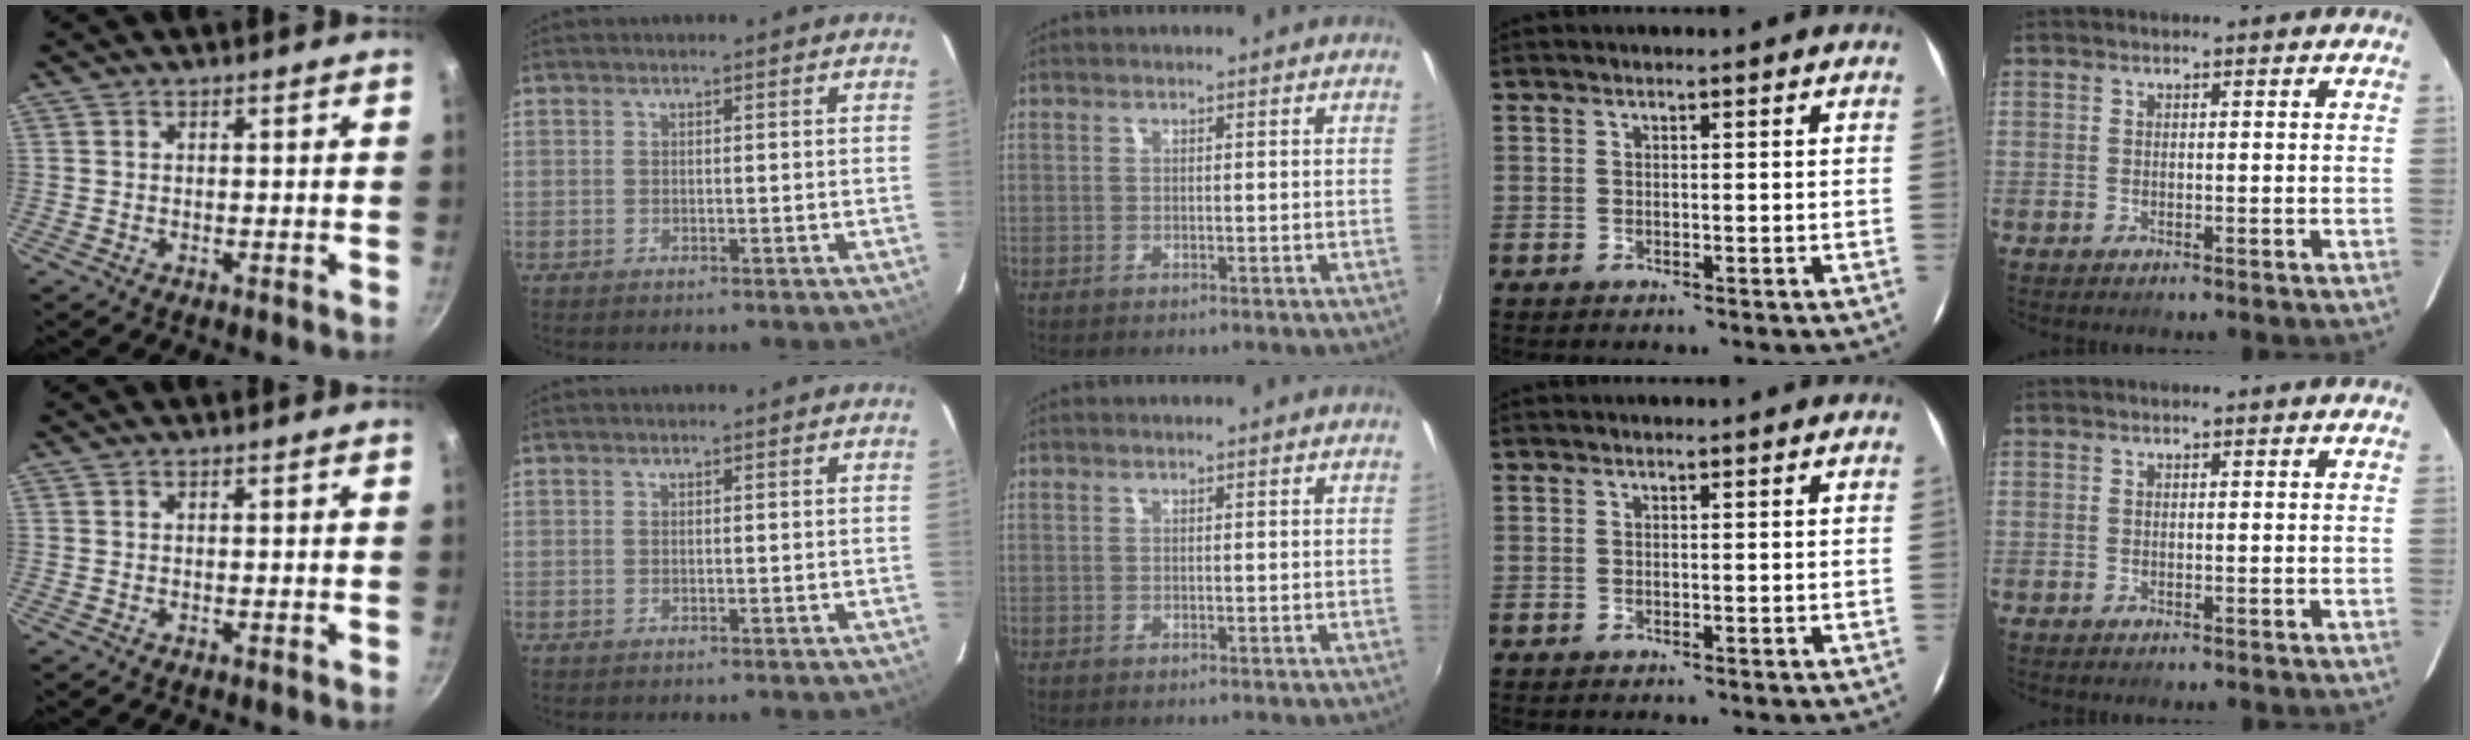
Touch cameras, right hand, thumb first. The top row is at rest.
{}